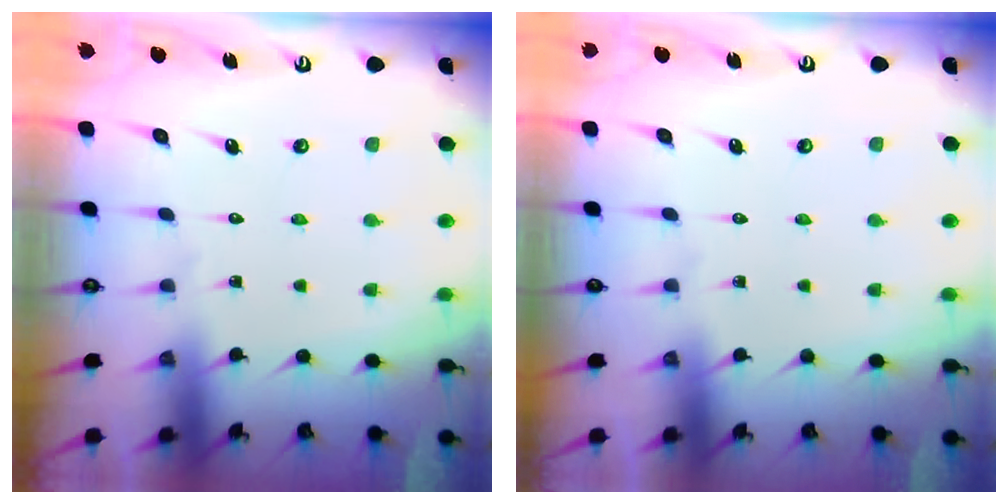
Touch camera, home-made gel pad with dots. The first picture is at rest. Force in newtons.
{"total": 0.0}